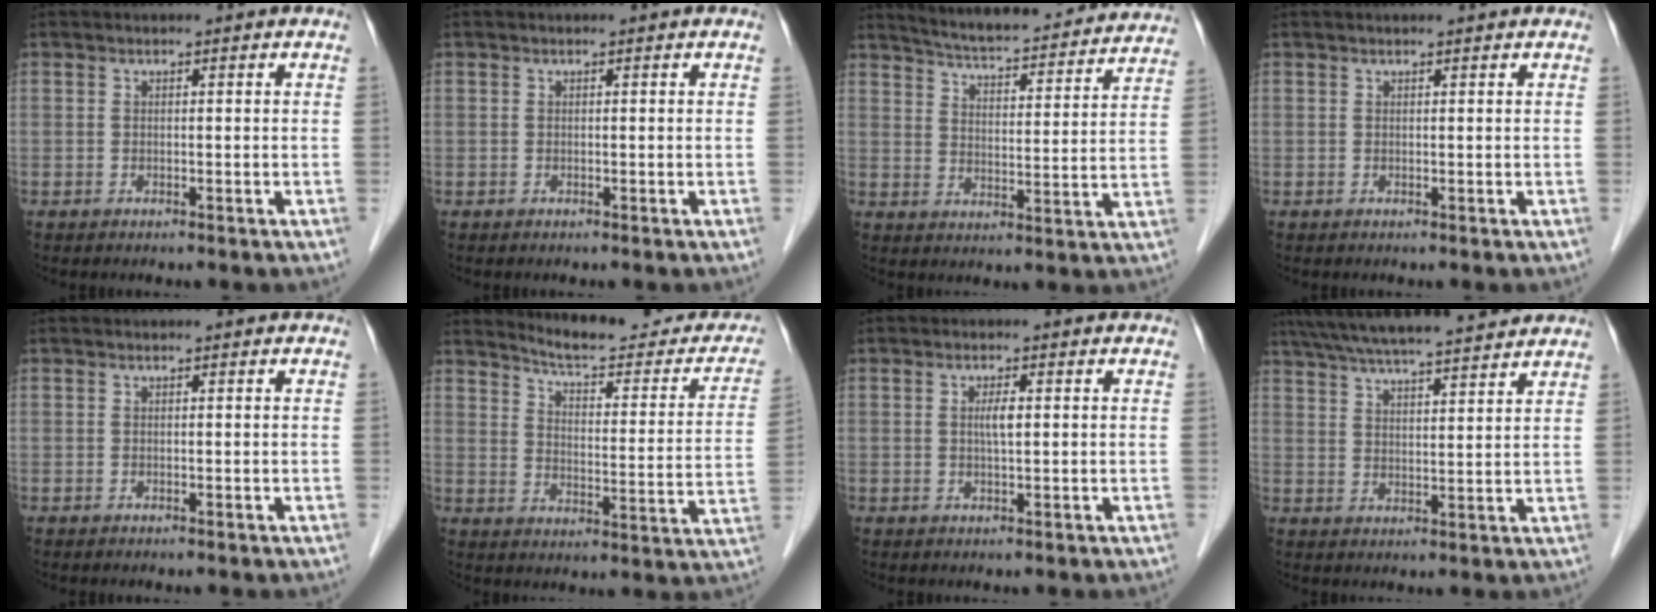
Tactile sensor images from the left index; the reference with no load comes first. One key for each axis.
{"total": 0.0}
{"total": 21.9, "fx": 20.3, "fy": 3.1, "fz": 7.5, "tx": -0.109, "ty": -0.020, "tz": 0.262}
{"total": 1.3, "fx": 1.1, "fy": 0.0, "fz": 0.7, "tx": -0.006, "ty": 0.015, "tz": 0.017}
{"total": 0.0}
{"total": 17.8, "fx": 16.6, "fy": 3.4, "fz": 5.4, "tx": -0.055, "ty": -0.056, "tz": 0.197}
{"total": 2.0, "fx": 0.0, "fy": 0.3, "fz": 2.0, "tx": -0.037, "ty": -0.002, "tz": 0.001}
{"total": 17.9, "fx": 15.9, "fy": 1.4, "fz": 8.1, "tx": -0.143, "ty": 0.036, "tz": 0.238}